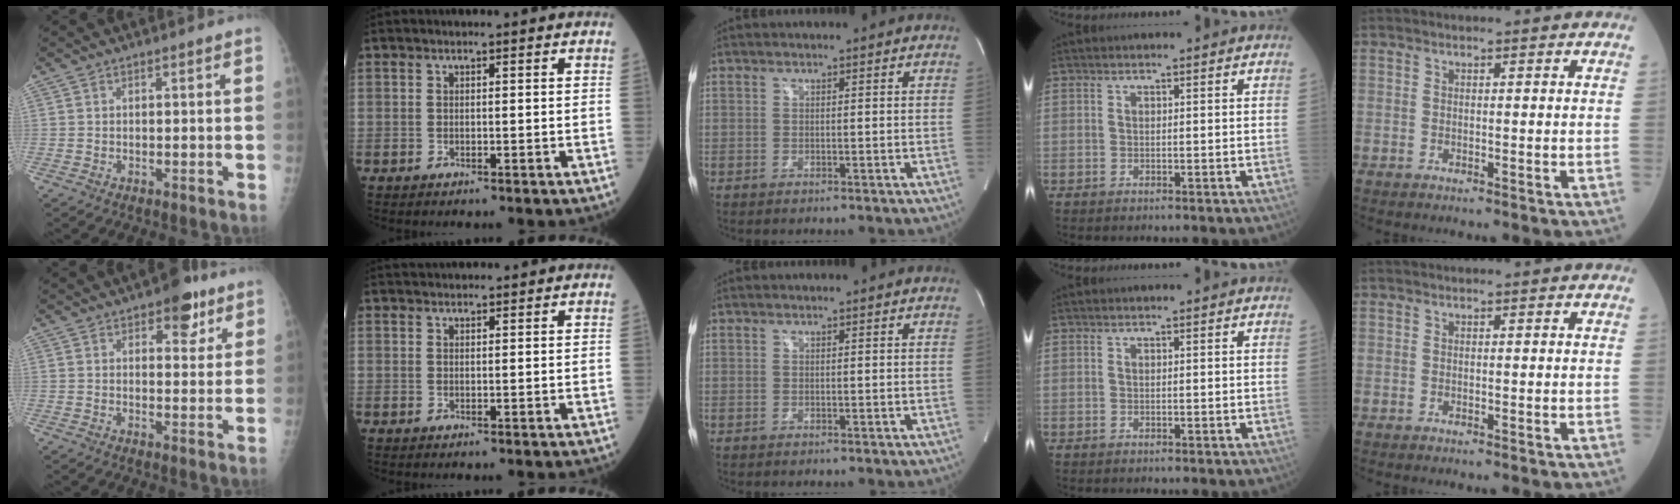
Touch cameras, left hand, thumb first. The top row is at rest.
{"thumb": {"total": 6.7, "force": [3.9, 3.6, 4.1], "torque": [-0.021, -0.016, 0.048]}, "index": {"total": 3.3, "force": [3.2, 0.4, 0.8], "torque": [-0.009, 0.033, 0.048]}}